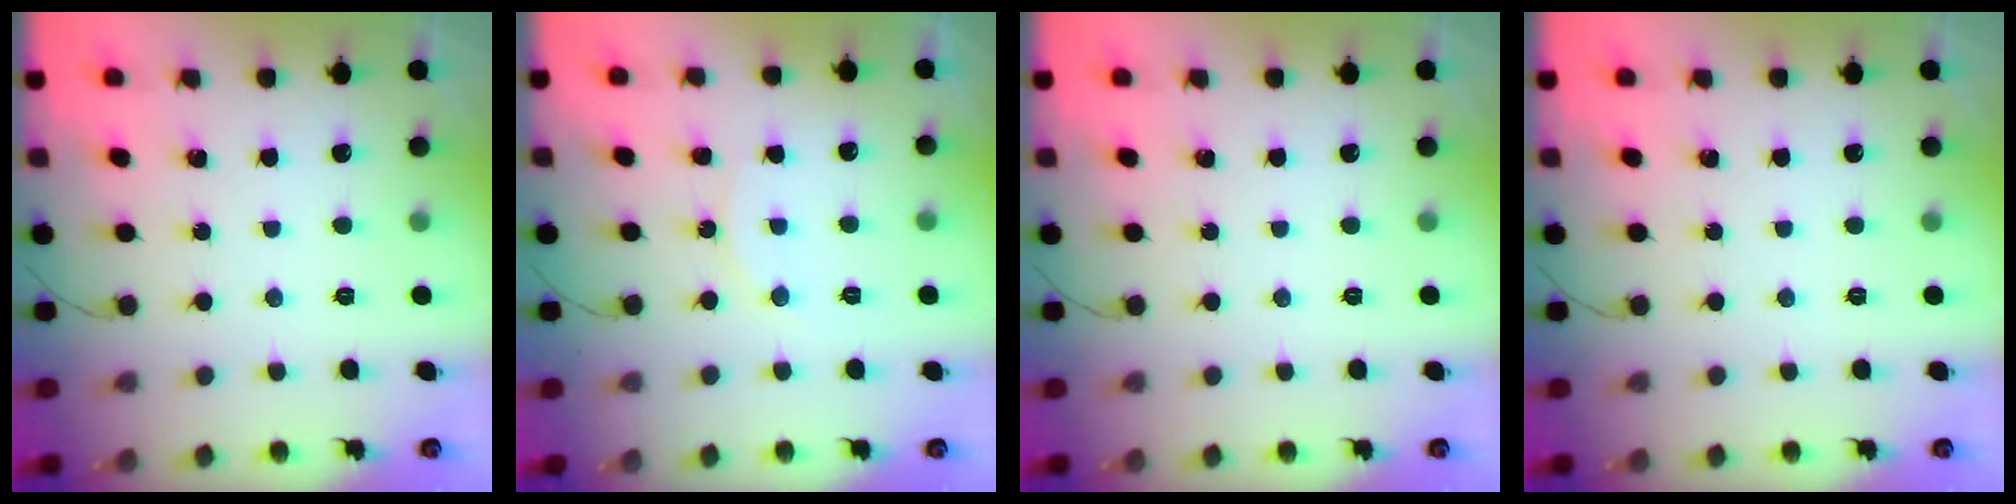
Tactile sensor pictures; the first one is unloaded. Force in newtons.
{"total": 6.3, "press": 6.3, "slide": 0.6}
{"total": 0.0}
{"total": 0.0}